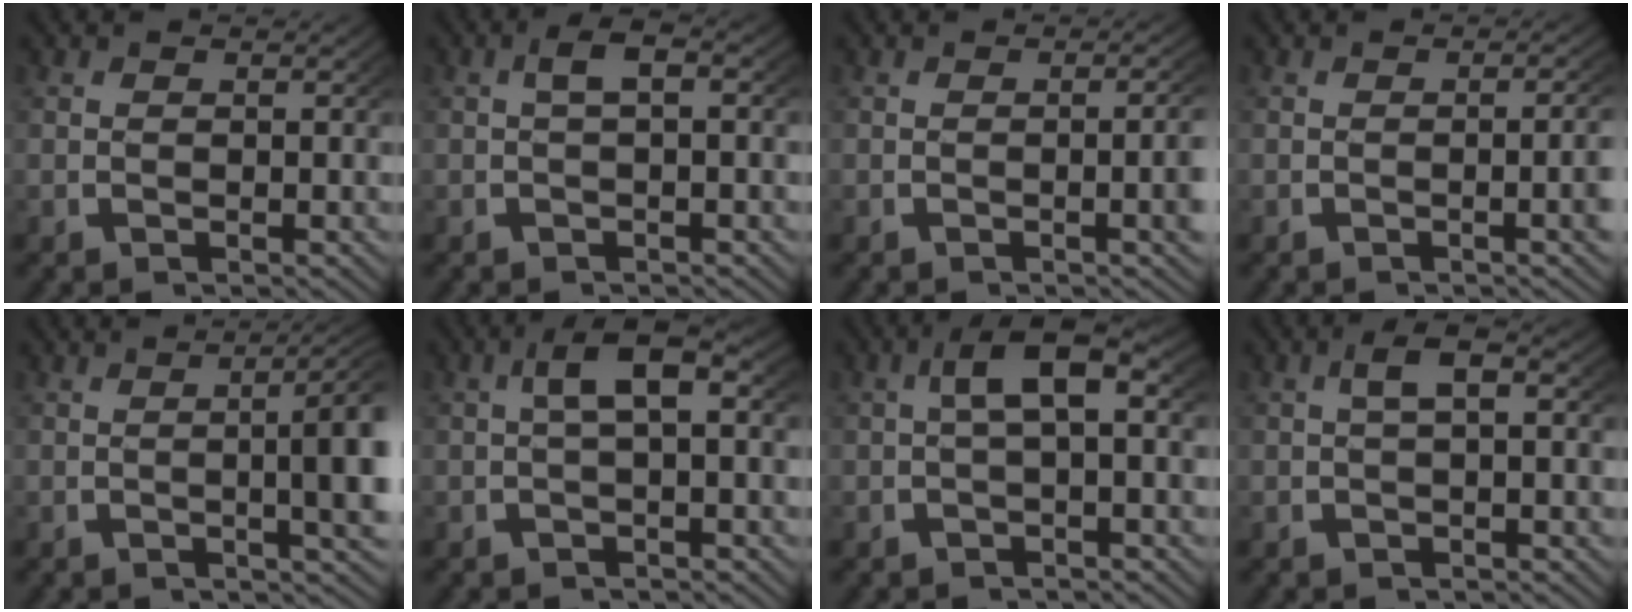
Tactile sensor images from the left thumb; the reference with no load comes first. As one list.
[{"total": 2.4, "force": [0.3, 0.8, 2.2], "torque": [-0.041, 0.006, 0.005]}, {"total": 3.0, "force": [-0.5, 0.4, 2.9], "torque": [-0.032, 0.007, -0.011]}, {"total": 2.8, "force": [-0.6, 0.3, 2.7], "torque": [-0.030, 0.008, -0.013]}, {"total": 7.2, "force": [0.4, 2.2, 6.9], "torque": [-0.087, 0.011, -0.004]}, {"total": 4.7, "force": [0.7, 2.0, 4.2], "torque": [-0.070, 0.015, 0.005]}, {"total": 5.3, "force": [0.9, 2.3, 4.7], "torque": [-0.077, 0.018, 0.005]}, {"total": 2.7, "force": [0.4, 0.9, 2.5], "torque": [-0.046, 0.007, 0.006]}]